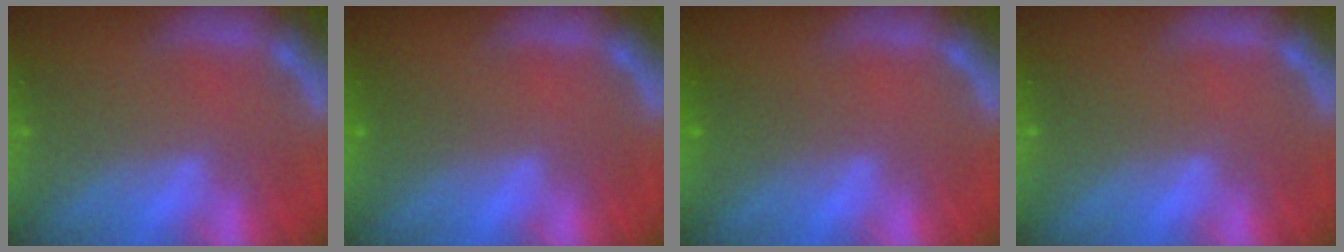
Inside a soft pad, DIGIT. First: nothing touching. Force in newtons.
{"total": 1.0}
{"total": 1.4}
{"total": 0.0}